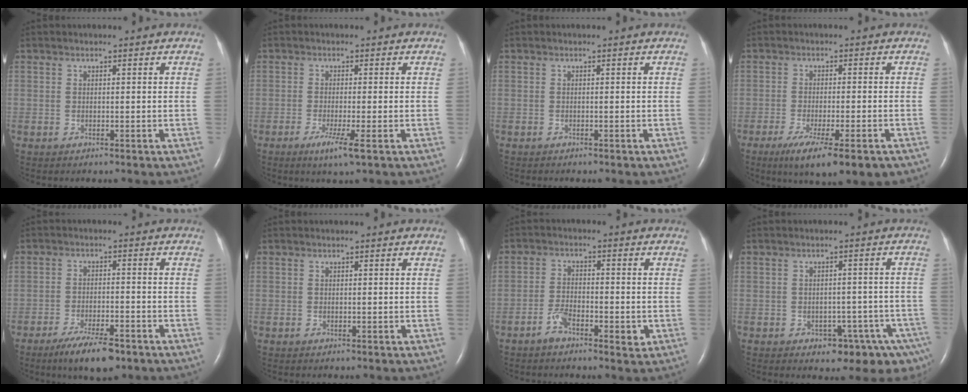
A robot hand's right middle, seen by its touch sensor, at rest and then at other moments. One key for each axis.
{"total": 3.8, "fx": -1.9, "fy": -0.3, "fz": 3.2, "tx": -0.063, "ty": -0.014, "tz": -0.035}
{"total": 0.9, "fx": -0.7, "fy": 0.2, "fz": 0.4, "tx": -0.006, "ty": -0.002, "tz": -0.008}
{"total": 11.6, "fx": -7.8, "fy": 2.0, "fz": 8.4, "tx": -0.118, "ty": -0.025, "tz": -0.114}
{"total": 7.6, "fx": -5.3, "fy": 1.7, "fz": 5.2, "tx": -0.095, "ty": -0.011, "tz": -0.086}
{"total": 0.0}
{"total": 4.5, "fx": -2.4, "fy": 1.8, "fz": 3.4, "tx": -0.065, "ty": 0.001, "tz": -0.043}
{"total": 8.5, "fx": -5.1, "fy": 4.1, "fz": 5.4, "tx": -0.051, "ty": 0.014, "tz": -0.065}